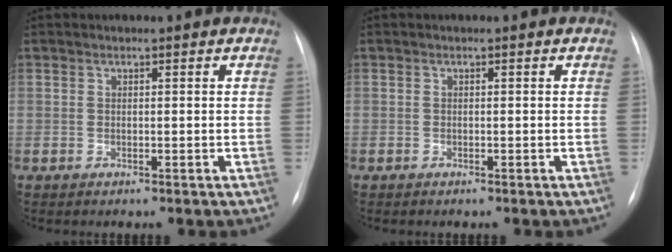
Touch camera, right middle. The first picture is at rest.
{"total": 0.0}